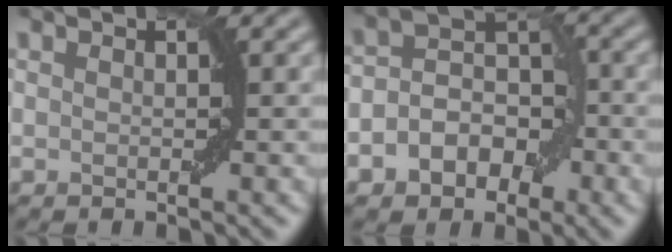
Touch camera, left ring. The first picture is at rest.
{"total": 5.2, "force": [-2.0, 3.8, 3.0], "torque": [-0.030, 0.005, -0.044]}